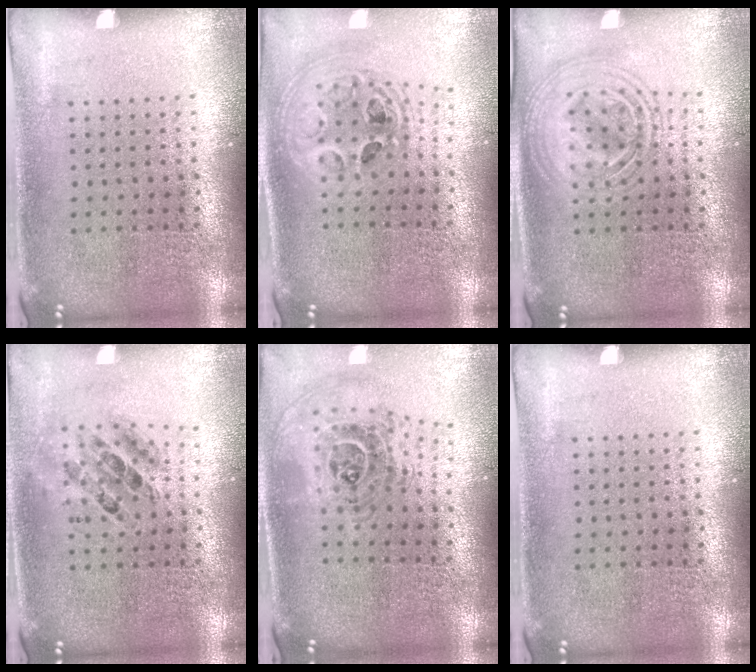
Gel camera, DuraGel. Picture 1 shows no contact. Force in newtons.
{"total": 2.1, "press": 1.7, "slide": 1.3}
{"total": 2.8, "press": 2.8, "slide": 0.4}
{"total": 0.8, "press": 0.7, "slide": 0.2}
{"total": 1.3, "press": 1.2, "slide": 0.6}
{"total": 0.0}